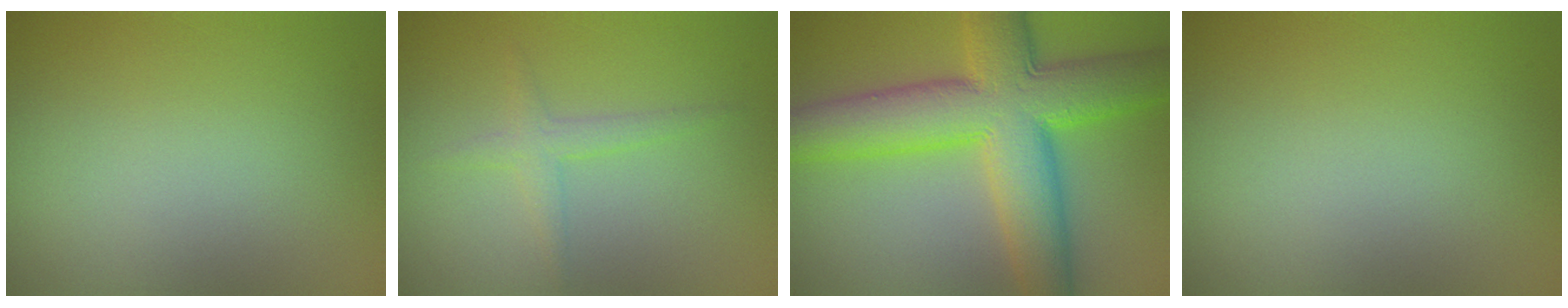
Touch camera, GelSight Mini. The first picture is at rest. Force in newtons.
{"total": 1.6, "press": 1.6, "slide": 0.1}
{"total": 11.5, "press": 11.5, "slide": 0.2}
{"total": 0.0}